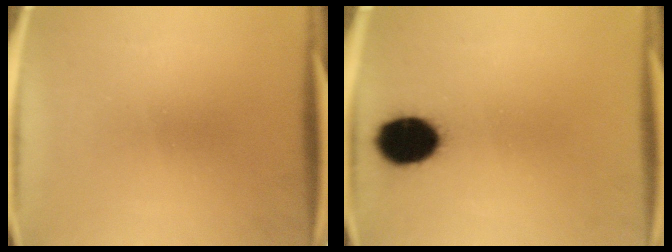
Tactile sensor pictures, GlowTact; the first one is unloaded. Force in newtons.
{"total": 12.3}